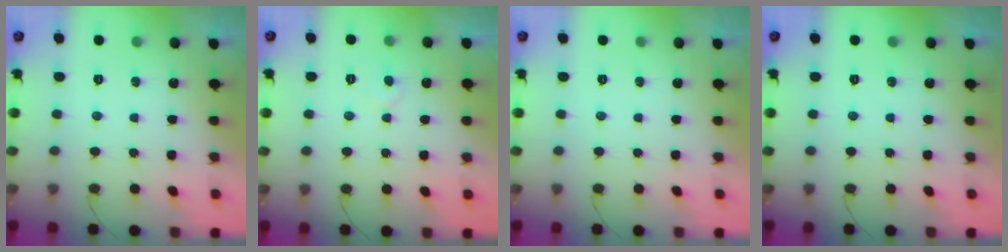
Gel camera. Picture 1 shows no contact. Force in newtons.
{"total": 4.7, "press": 4.7, "slide": 0.4}
{"total": 0.0}
{"total": 0.0}